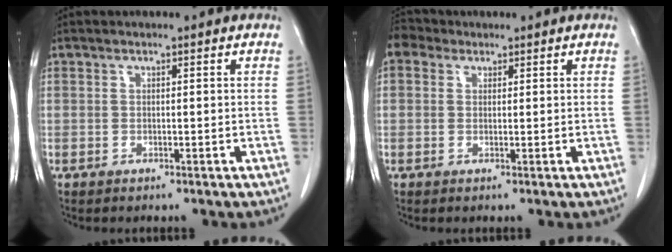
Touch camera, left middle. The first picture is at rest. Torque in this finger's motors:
{"motor_torque": [1.28, -0.86, 0.91, 0.21]}